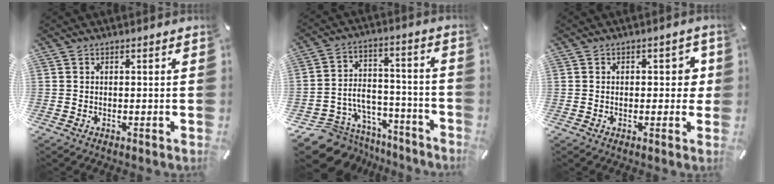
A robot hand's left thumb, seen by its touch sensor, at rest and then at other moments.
{"total": 10.5, "force": [-5.8, 8.4, 2.4], "torque": [-0.047, 0.023, -0.091]}
{"total": 4.4, "force": [0.4, 2.6, 3.6], "torque": [-0.038, 0.000, -0.003]}